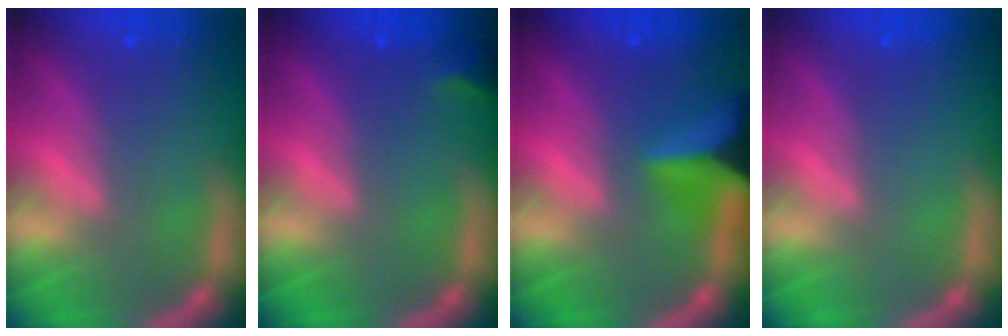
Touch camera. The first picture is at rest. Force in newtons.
{"total": 1.4}
{"total": 7.9}
{"total": 0.0}